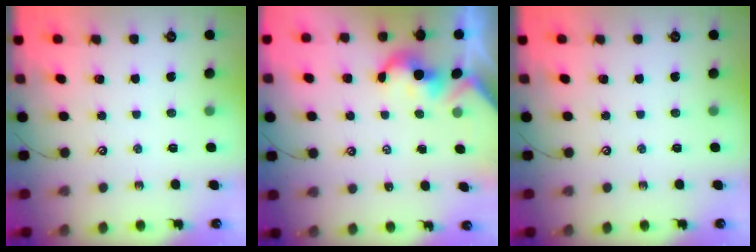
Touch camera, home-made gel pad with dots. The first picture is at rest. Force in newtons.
{"total": 2.0, "press": 2.0, "slide": 0.2}
{"total": 0.0}